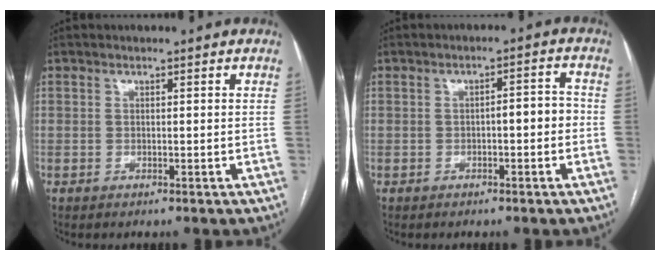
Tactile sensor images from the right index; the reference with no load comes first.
{"total": 3.6, "force": [-0.8, 1.0, 3.3], "torque": [-0.045, 0.020, -0.009]}